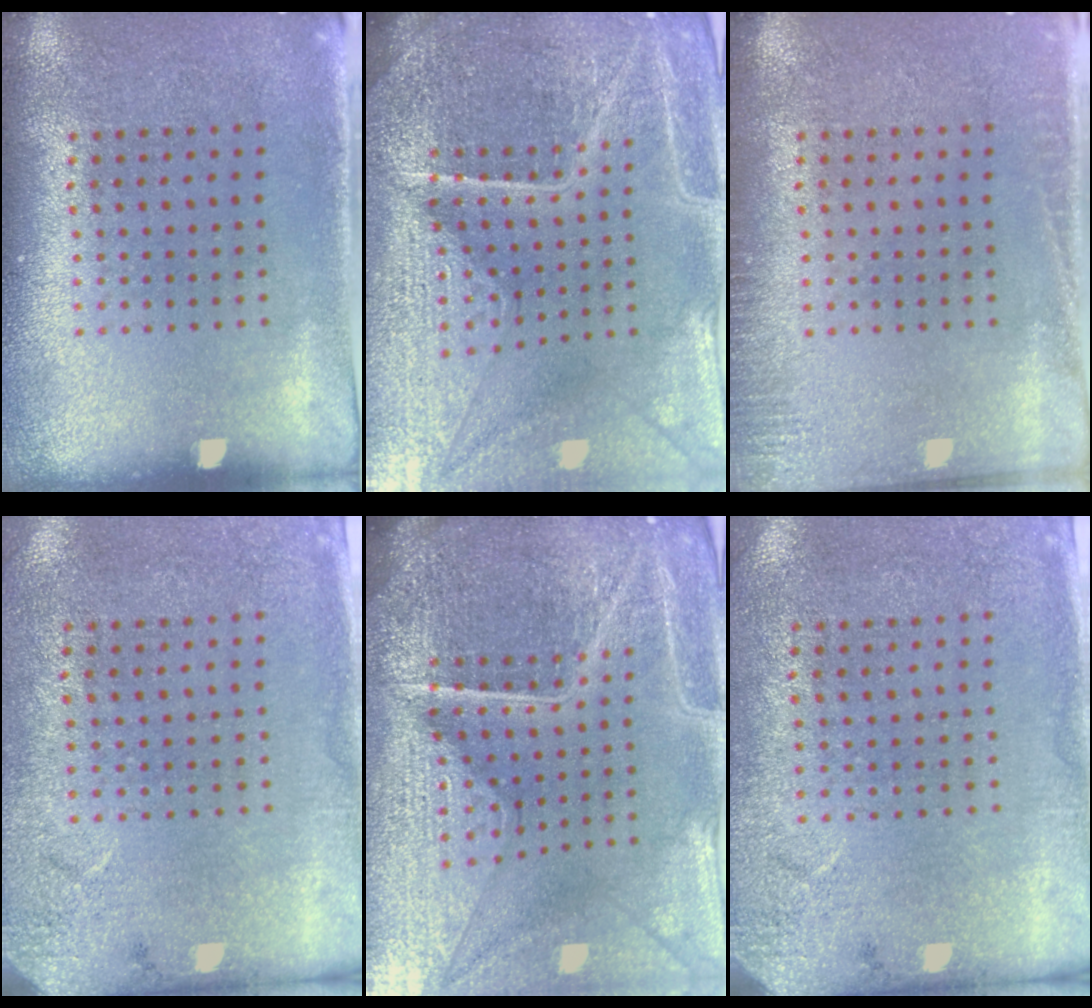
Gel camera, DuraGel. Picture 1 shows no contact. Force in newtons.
{"total": 5.6, "press": 5.1, "slide": 2.2}
{"total": 1.6, "press": 1.6, "slide": 0.4}
{"total": 2.6, "press": 2.1, "slide": 1.6}
{"total": 6.2, "press": 5.5, "slide": 2.9}
{"total": 2.8, "press": 2.2, "slide": 1.6}